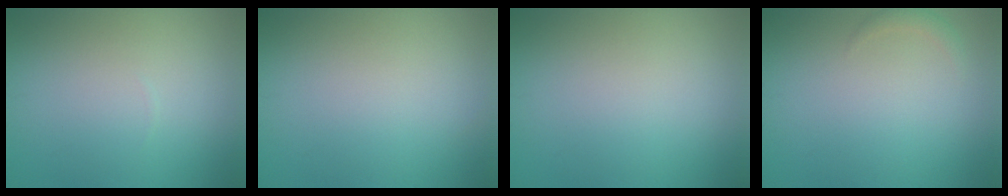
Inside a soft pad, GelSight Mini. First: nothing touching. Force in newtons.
{"total": 0.0}
{"total": 0.0}
{"total": 0.9, "press": 0.9, "slide": 0.1}